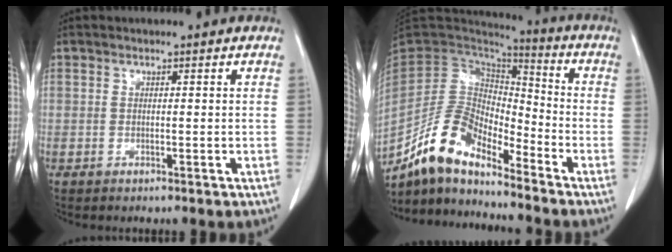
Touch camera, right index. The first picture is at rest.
{"total": 11.5, "force": [-9.8, 3.7, 4.9], "torque": [-0.102, 0.030, -0.183]}